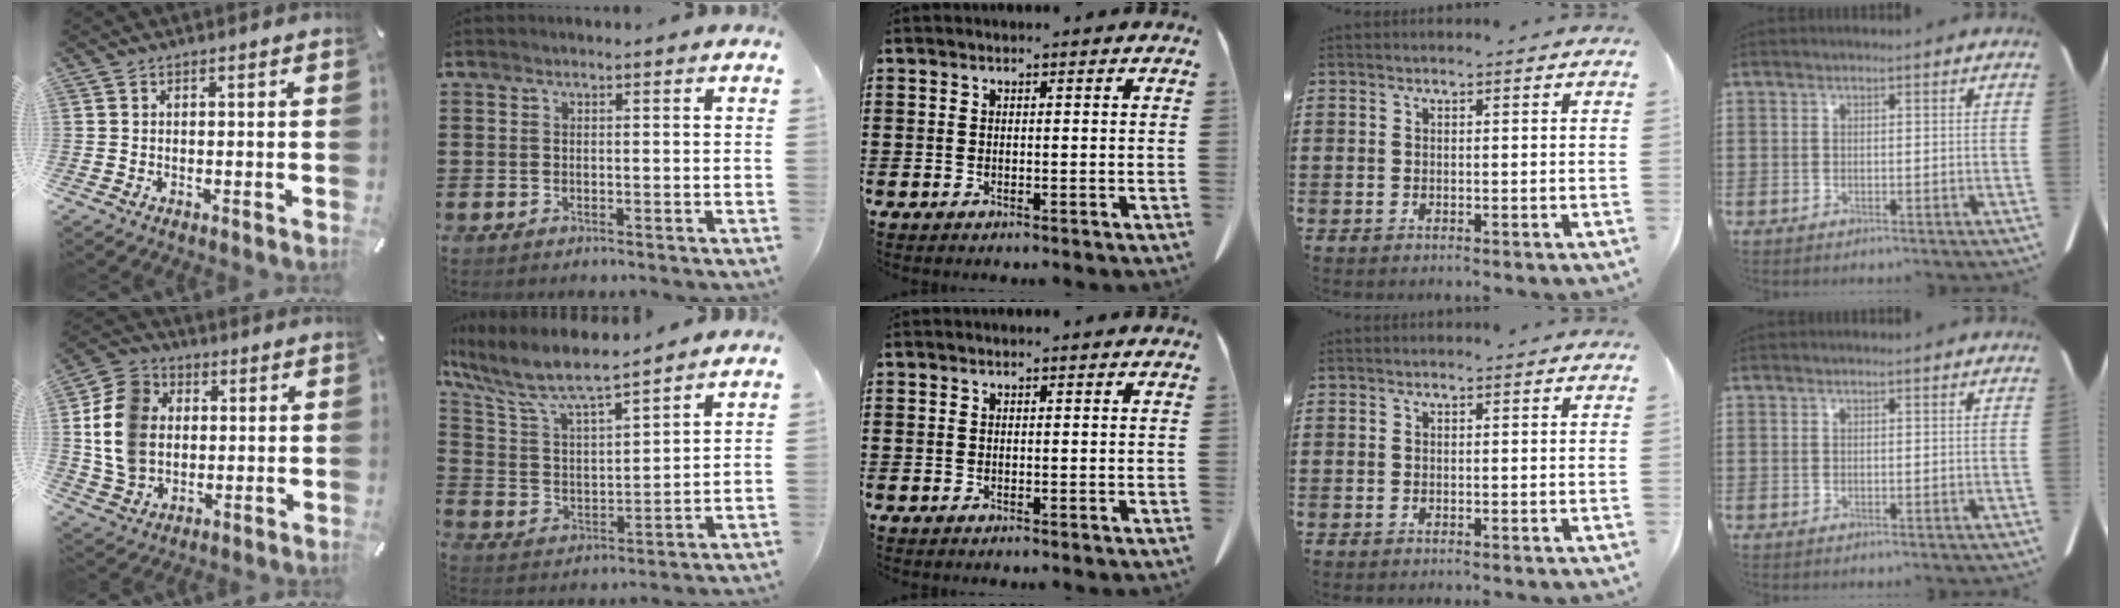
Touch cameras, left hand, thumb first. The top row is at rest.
{"thumb": {"total": 13.4, "force": [0.9, 11.4, 7.0], "torque": [-0.168, 0.018, 0.016]}, "index": {"total": 8.0, "force": [6.9, 1.2, 3.8], "torque": [-0.105, -0.037, 0.115]}}